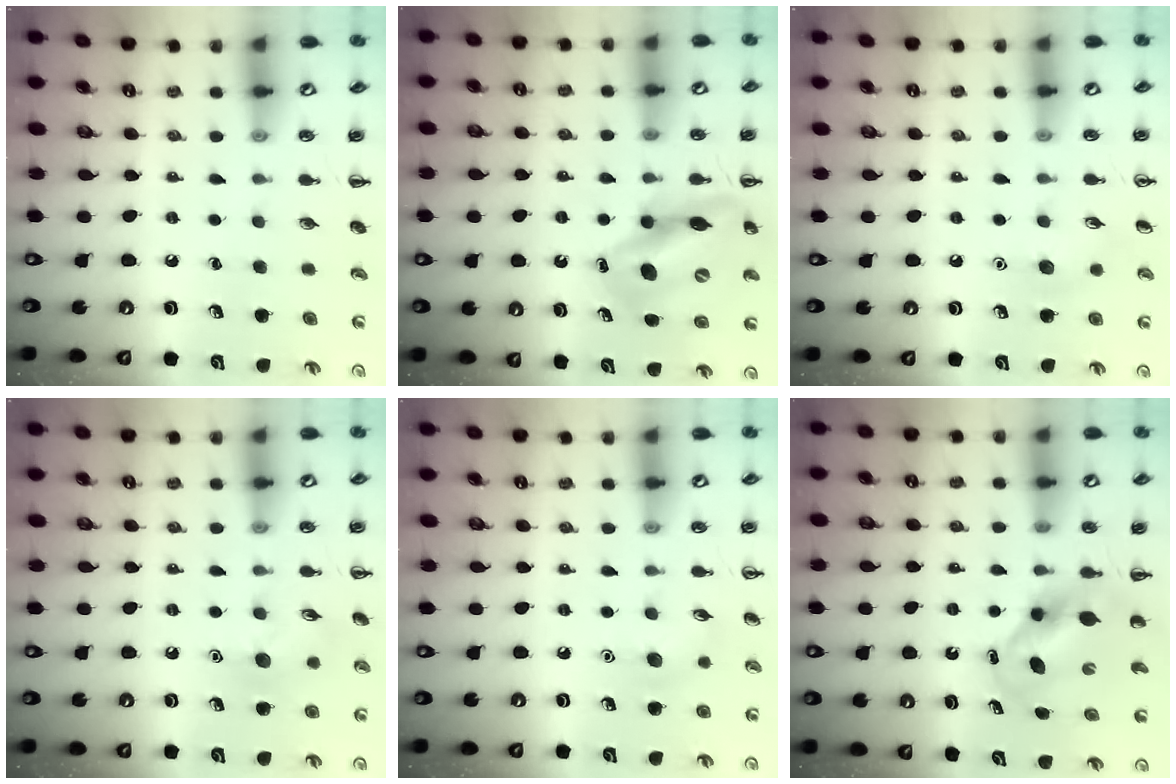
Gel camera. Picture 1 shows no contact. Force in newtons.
{"total": 12.7, "press": 12.2, "slide": 3.4}
{"total": 5.6, "press": 5.3, "slide": 1.6}
{"total": 7.5, "press": 7.3, "slide": 1.4}
{"total": 6.8, "press": 6.5, "slide": 2.1}
{"total": 5.6, "press": 5.5, "slide": 1.1}